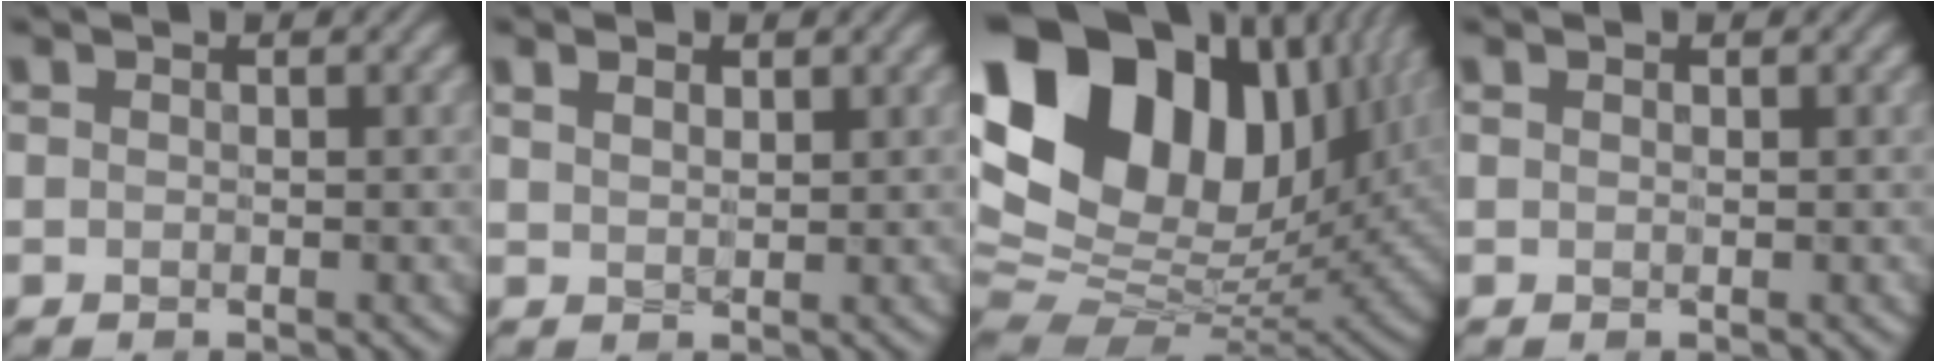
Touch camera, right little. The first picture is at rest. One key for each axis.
{"total": 1.7, "fx": 0.8, "fy": 0.9, "fz": 1.2, "tx": -0.024, "ty": 0.007, "tz": 0.013}
{"total": 20.0, "fx": 7.0, "fy": 13.2, "fz": 13.3, "tx": -0.282, "ty": 0.037, "tz": 0.133}
{"total": 0.0}